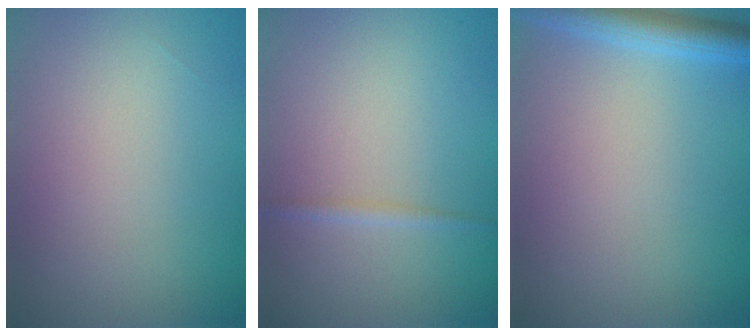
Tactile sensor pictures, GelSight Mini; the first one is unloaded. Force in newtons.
{"total": 0.8, "press": 0.8, "slide": 0.1}
{"total": 3.5, "press": 3.5, "slide": 0.2}